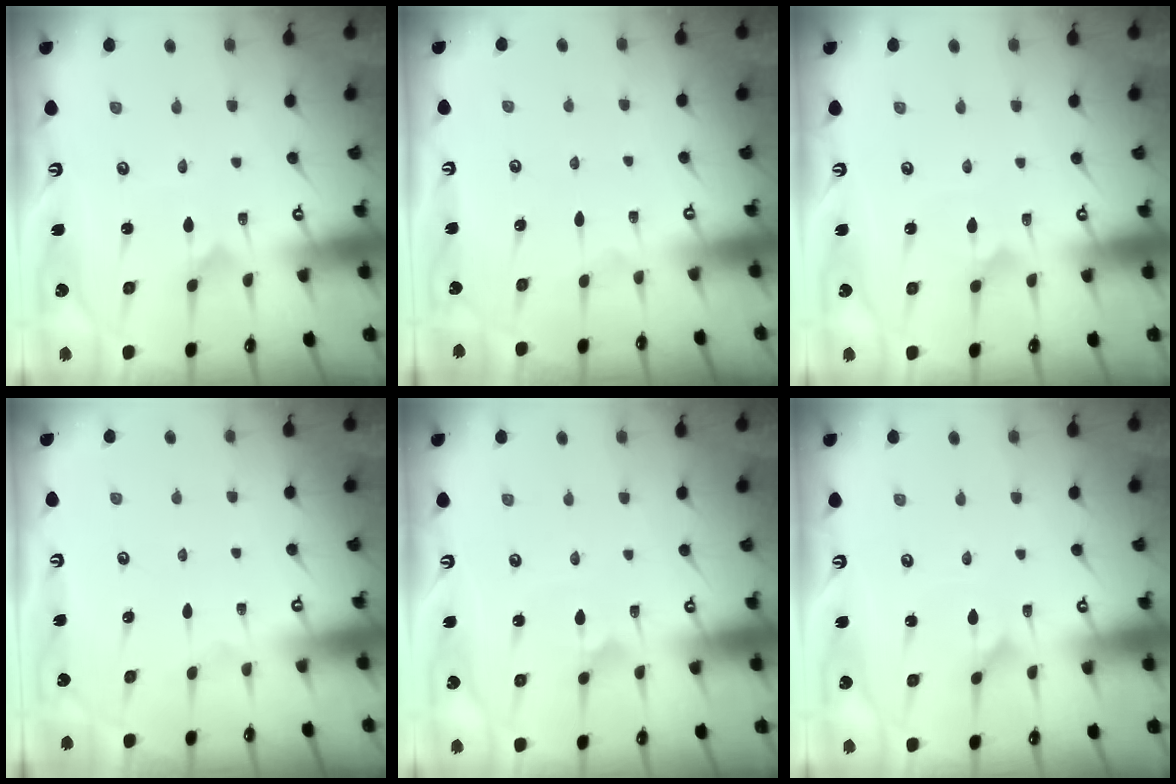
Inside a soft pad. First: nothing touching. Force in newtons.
{"total": 0.0}
{"total": 3.0, "press": 3.0, "slide": 0.1}
{"total": 0.0}
{"total": 2.5, "press": 2.5, "slide": 0.2}
{"total": 0.9, "press": 0.9, "slide": 0.0}